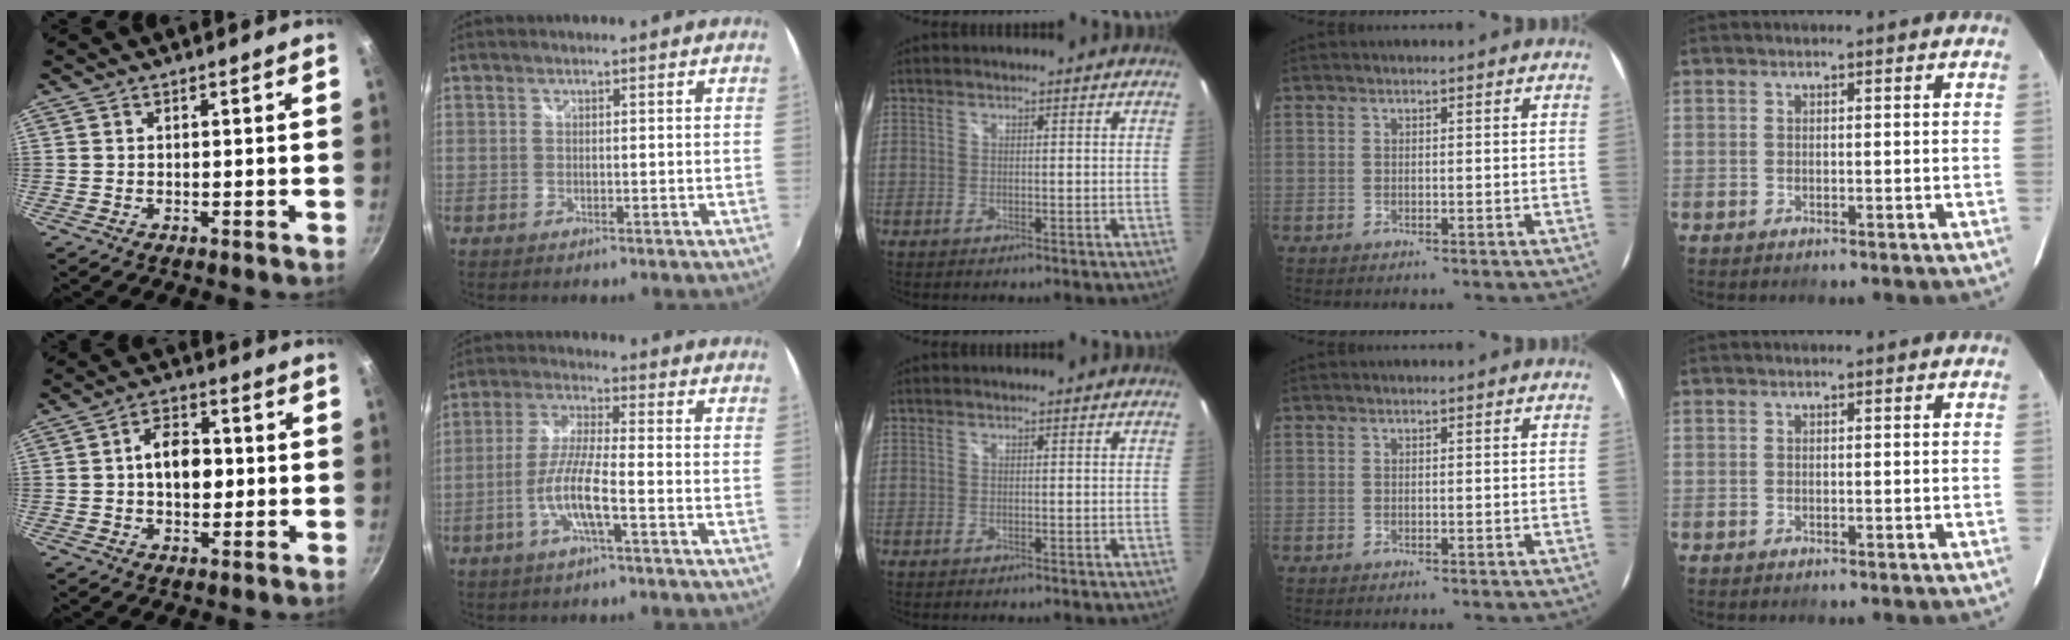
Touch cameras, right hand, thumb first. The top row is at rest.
{"thumb": {"total": 8.1, "force": [0.1, 5.4, 6.1], "torque": [-0.066, 0.015, -0.005]}, "index": {"total": 8.3, "force": [-3.4, 0.6, 7.5], "torque": [-0.159, -0.001, -0.067]}}